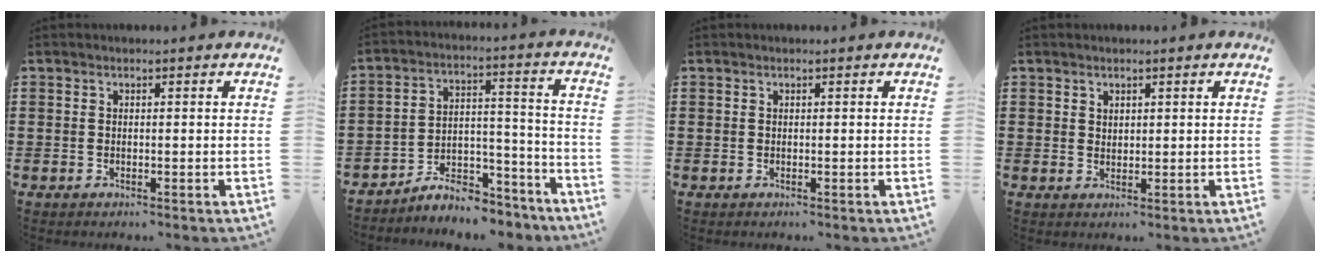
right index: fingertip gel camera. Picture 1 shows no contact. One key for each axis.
{"total": 6.9, "fx": -6.3, "fy": 2.1, "fz": 1.6, "tx": -0.027, "ty": 0.020, "tz": -0.122}
{"total": 0.0}
{"total": 1.5, "fx": 1.2, "fy": 0.9, "fz": 0.2, "tx": -0.006, "ty": 0.003, "tz": 0.023}